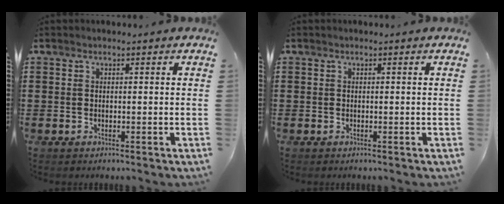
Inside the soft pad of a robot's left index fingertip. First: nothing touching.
{"total": 0.0}